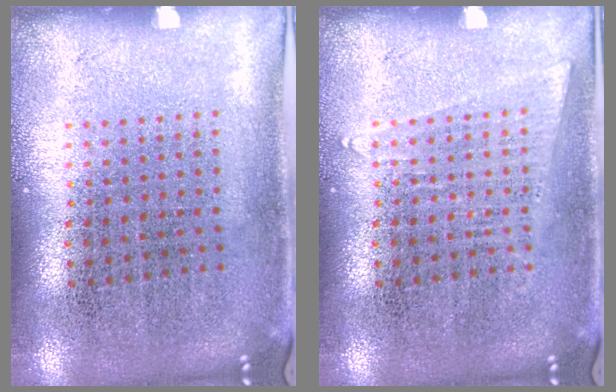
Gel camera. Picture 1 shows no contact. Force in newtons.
{"total": 1.0, "press": 1.0, "slide": 0.1}